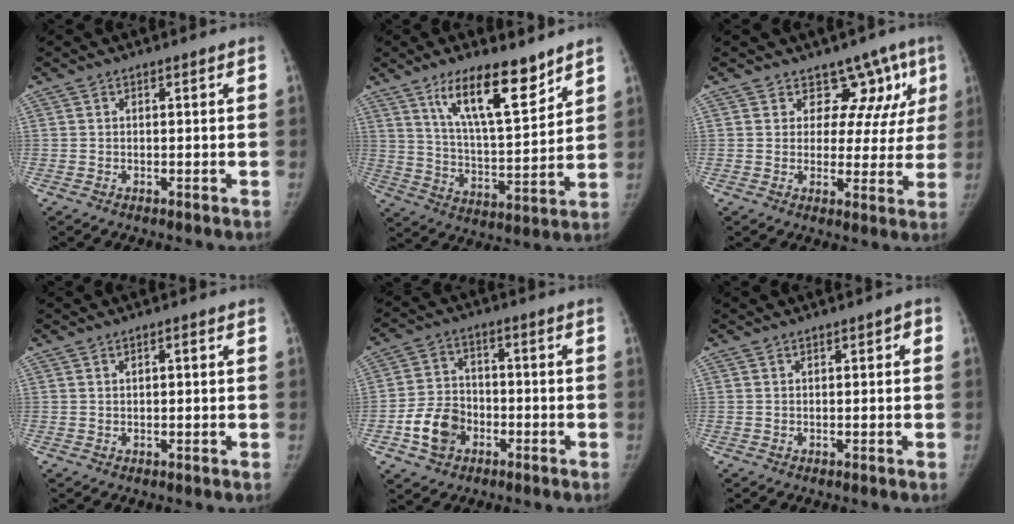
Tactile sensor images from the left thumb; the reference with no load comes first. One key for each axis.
{"total": 14.9, "fx": 9.8, "fy": 4.4, "fz": 10.3, "tx": -0.146, "ty": -0.065, "tz": 0.177}
{"total": 8.9, "fx": 5.8, "fy": 6.5, "fz": 2.0, "tx": 0.031, "ty": -0.025, "tz": 0.055}
{"total": 1.2, "fx": 0.3, "fy": 0.5, "fz": 1.0, "tx": -0.015, "ty": 0.004, "tz": 0.004}
{"total": 9.1, "fx": -3.7, "fy": 7.0, "fz": 4.4, "tx": -0.061, "ty": 0.021, "tz": -0.068}
{"total": 0.9, "fx": 0.1, "fy": 0.5, "fz": 0.7, "tx": 0.000, "ty": 0.004, "tz": -0.005}